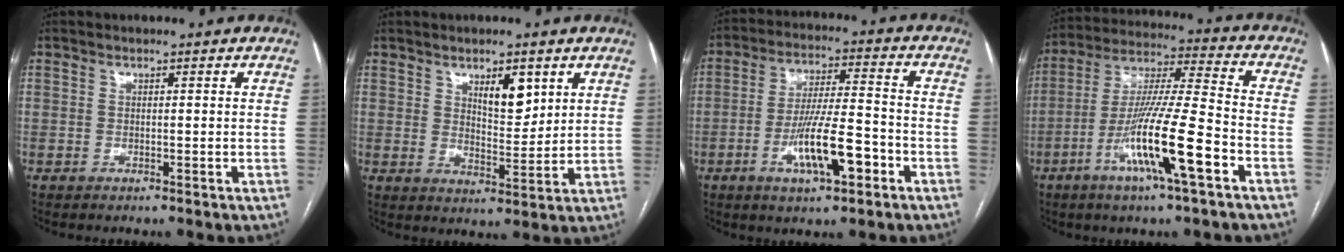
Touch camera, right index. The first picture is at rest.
{"total": 5.9, "force": [3.1, 2.3, 4.5], "torque": [-0.072, -0.005, 0.053]}
{"total": 11.3, "force": [-4.6, 2.2, 10.1], "torque": [-0.186, 0.001, -0.078]}
{"total": 15.7, "force": [-6.5, 0.2, 14.3], "torque": [-0.276, -0.009, -0.119]}